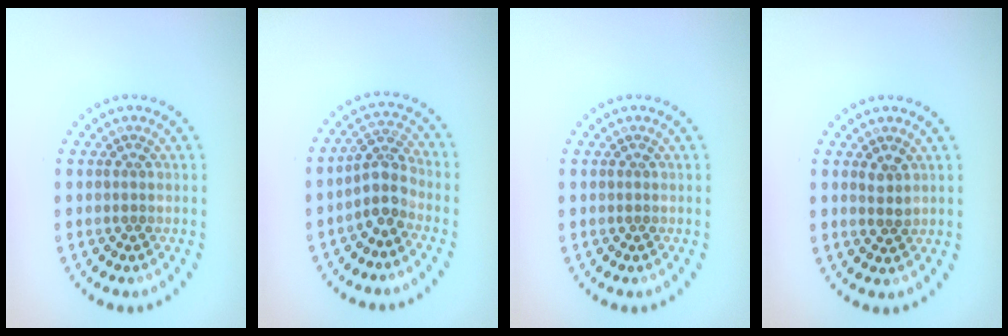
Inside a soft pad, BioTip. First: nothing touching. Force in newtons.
{"total": 3.0, "press": 2.3, "slide": 1.9}
{"total": 0.0}
{"total": 1.0, "press": 0.9, "slide": 0.5}